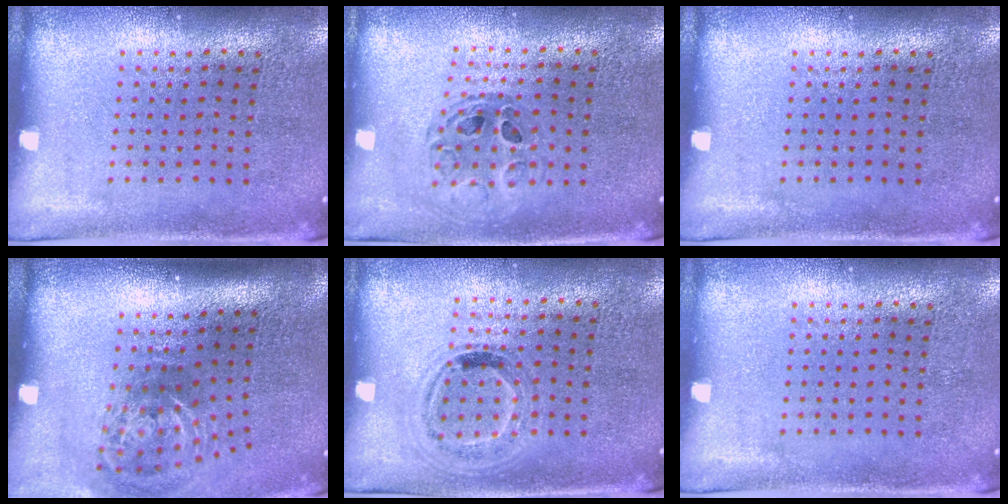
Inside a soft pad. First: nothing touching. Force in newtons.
{"total": 0.8, "press": 0.8, "slide": 0.1}
{"total": 0.0}
{"total": 2.2, "press": 1.3, "slide": 1.8}
{"total": 0.9, "press": 0.9, "slide": 0.3}
{"total": 0.0}